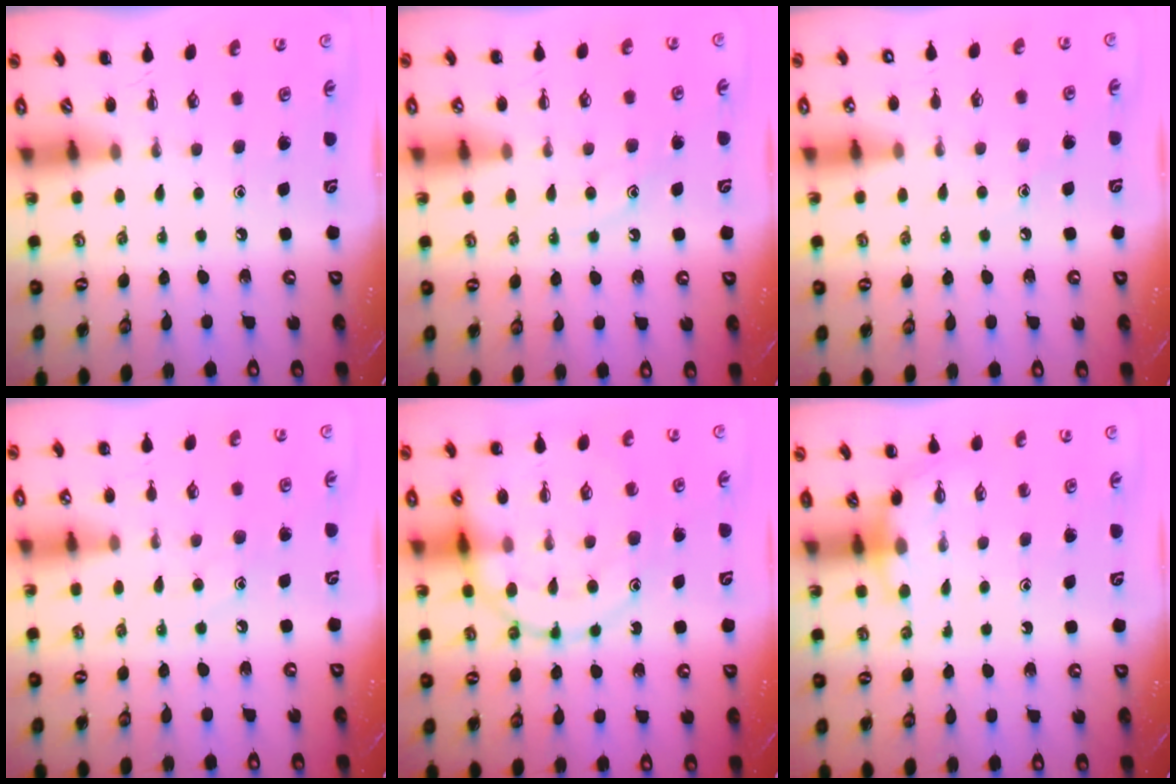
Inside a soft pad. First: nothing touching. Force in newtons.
{"total": 10.2, "press": 10.1, "slide": 1.3}
{"total": 7.0, "press": 6.8, "slide": 1.8}
{"total": 7.4, "press": 7.3, "slide": 1.3}
{"total": 16.3, "press": 16.1, "slide": 2.0}
{"total": 3.7, "press": 3.6, "slide": 0.9}